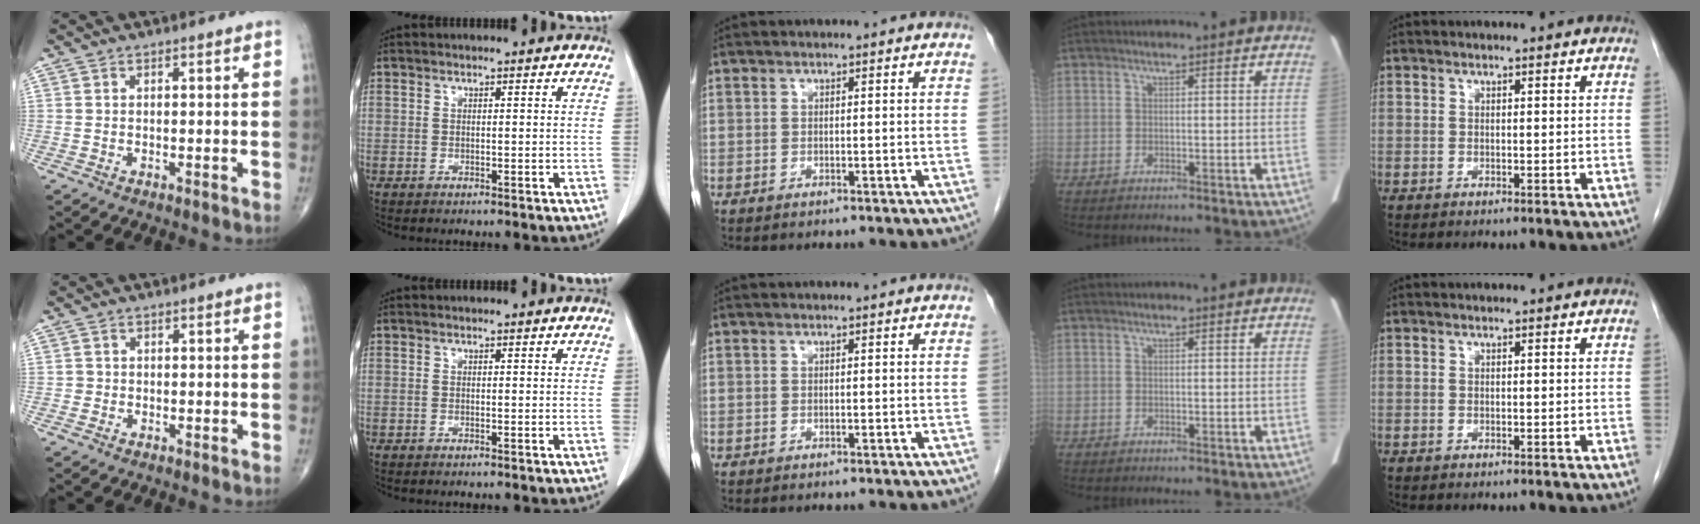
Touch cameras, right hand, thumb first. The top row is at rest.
{"thumb": {"total": 0.8, "force": [-0.2, 0.8, 0.0], "torque": [0.003, 0.004, -0.005]}}